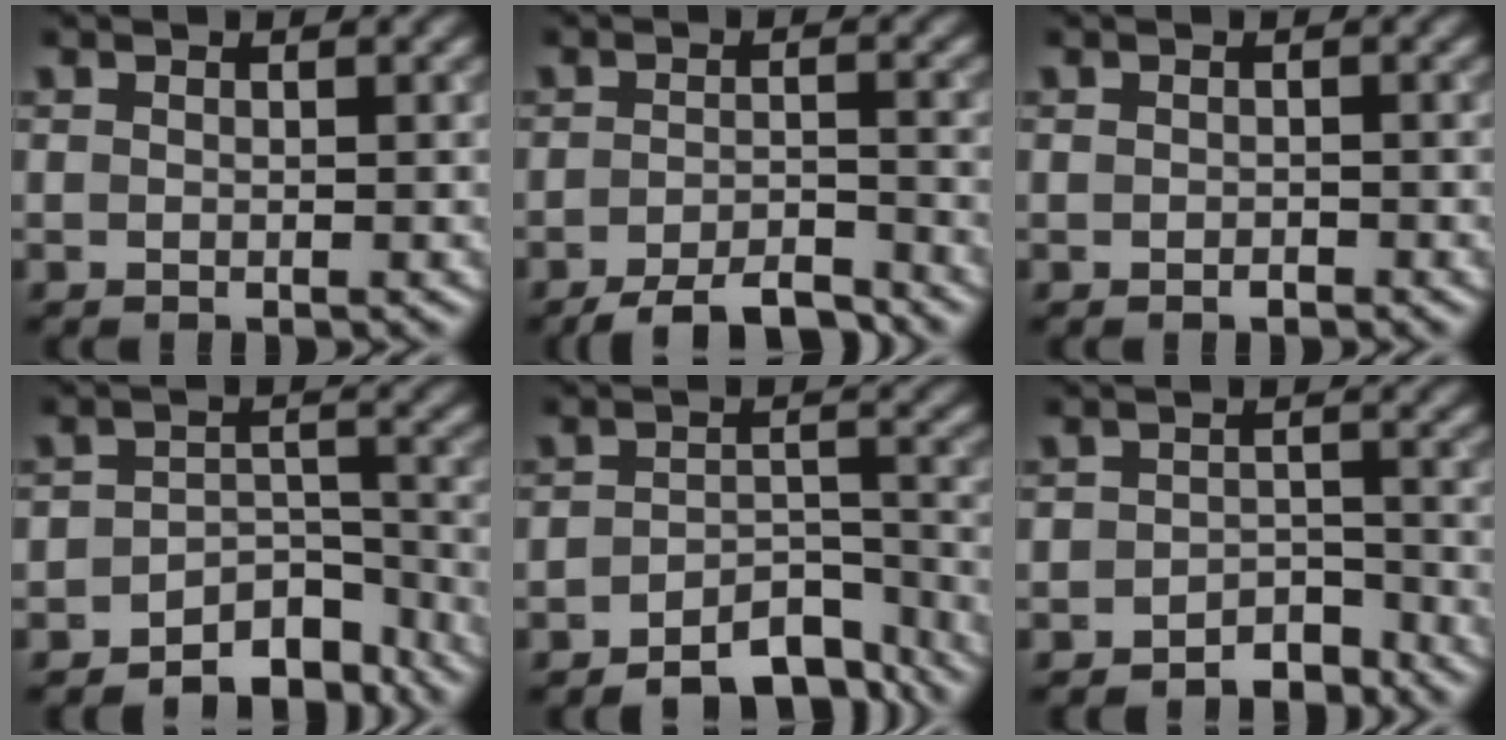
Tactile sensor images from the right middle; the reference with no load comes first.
{"total": 5.5, "force": [-4.5, 1.3, 2.8], "torque": [-0.043, -0.004, -0.075]}
{"total": 0.6, "force": [-0.3, 0.4, 0.3], "torque": [-0.006, -0.002, -0.005]}
{"total": 5.1, "force": [-4.1, 2.5, 1.8], "torque": [-0.007, -0.001, -0.063]}
{"total": 6.1, "force": [-4.6, 2.7, 3.0], "torque": [-0.034, -0.005, -0.069]}
{"total": 3.0, "force": [-2.5, 1.4, 0.8], "torque": [-0.001, 0.007, -0.042]}